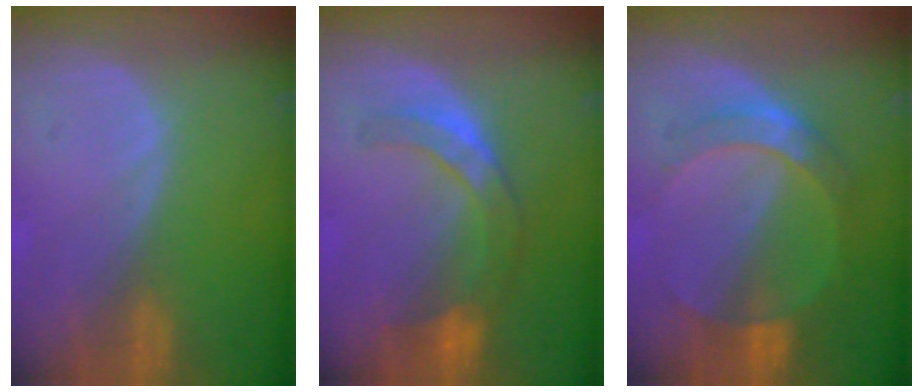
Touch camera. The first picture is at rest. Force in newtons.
{"total": 7.3, "press": 6.3, "slide": 3.6}
{"total": 7.1, "press": 6.4, "slide": 3.1}